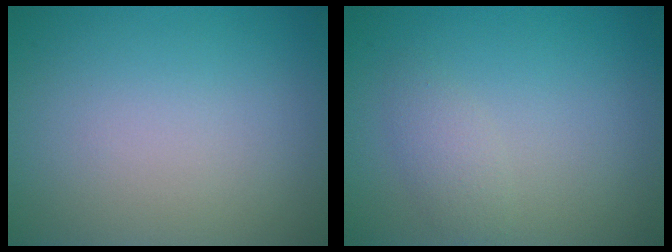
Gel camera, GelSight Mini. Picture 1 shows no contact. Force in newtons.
{"total": 1.6, "press": 1.6, "slide": 0.1}